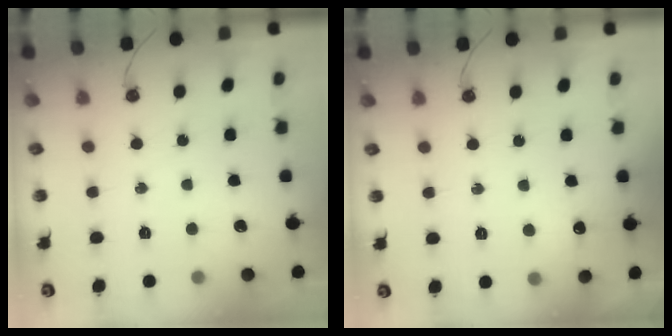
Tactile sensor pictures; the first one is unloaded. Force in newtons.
{"total": 5.7, "press": 5.6, "slide": 0.8}